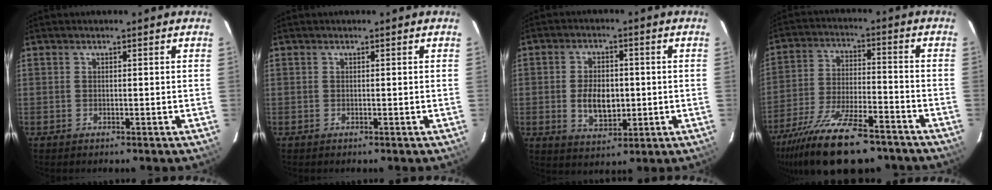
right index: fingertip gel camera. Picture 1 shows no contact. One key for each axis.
{"total": 0.0}
{"total": 7.8, "fx": -0.8, "fy": 4.8, "fz": 6.1, "tx": -0.116, "ty": -0.001, "tz": -0.006}
{"total": 21.2, "fx": -16.2, "fy": 6.4, "fz": 12.0, "tx": -0.237, "ty": -0.040, "tz": -0.260}